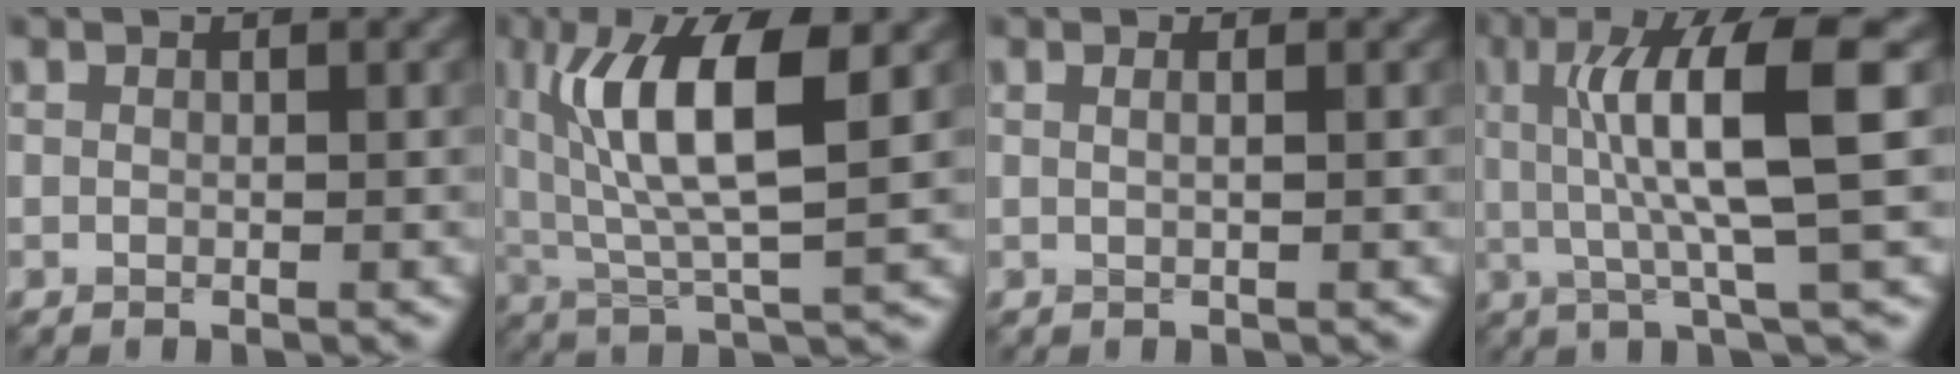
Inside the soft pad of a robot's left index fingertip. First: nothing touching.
{"total": 8.9, "force": [2.7, 2.5, 8.1], "torque": [-0.146, -0.002, 0.050]}
{"total": 1.4, "force": [0.5, 0.7, 1.1], "torque": [-0.002, -0.003, -0.006]}
{"total": 9.0, "force": [1.5, 1.7, 8.7], "torque": [-0.128, 0.003, 0.026]}